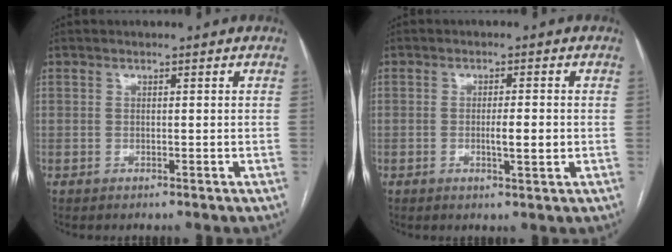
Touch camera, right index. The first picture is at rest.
{"total": 3.4, "force": [-0.5, 0.4, 3.4], "torque": [-0.057, -0.003, -0.007]}